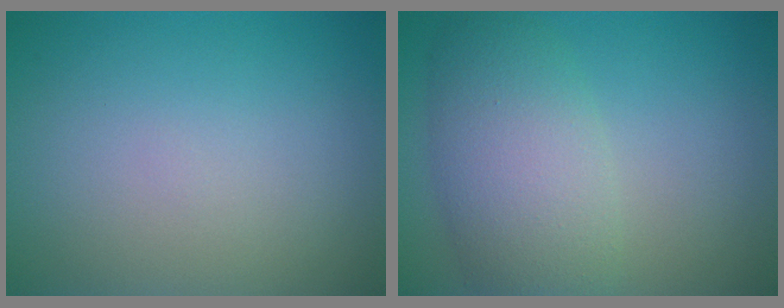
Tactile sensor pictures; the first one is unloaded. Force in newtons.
{"total": 6.1, "press": 6.1, "slide": 0.3}